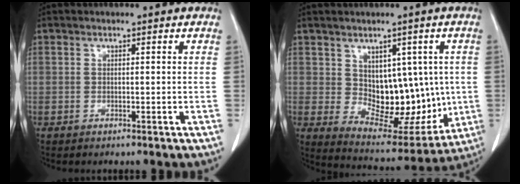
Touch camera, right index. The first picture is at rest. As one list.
[{"total": 12.4, "force": [0.9, 7.5, 9.9], "torque": [-0.117, 0.012, 0.044]}]